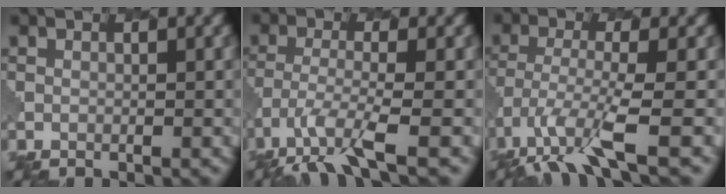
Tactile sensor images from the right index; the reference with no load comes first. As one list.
[{"total": 4.8, "force": [-3.1, 0.9, 3.6], "torque": [-0.075, -0.017, -0.065]}, {"total": 6.0, "force": [-3.6, 1.3, 4.7], "torque": [-0.096, -0.018, -0.072]}]